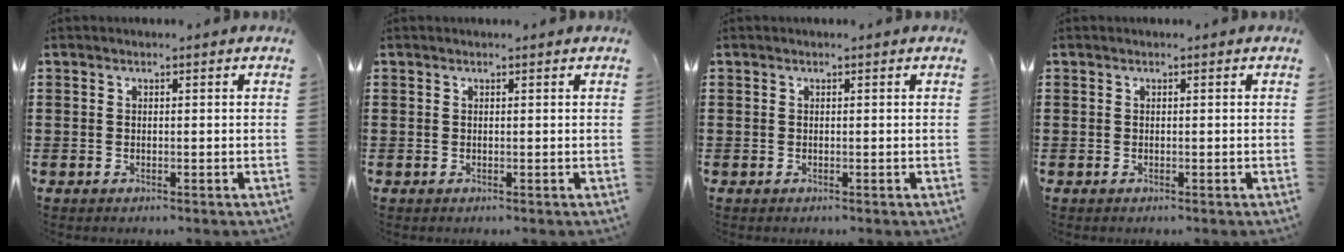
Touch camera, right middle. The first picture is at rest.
{"total": 0.0}
{"total": 0.0}
{"total": 0.0}